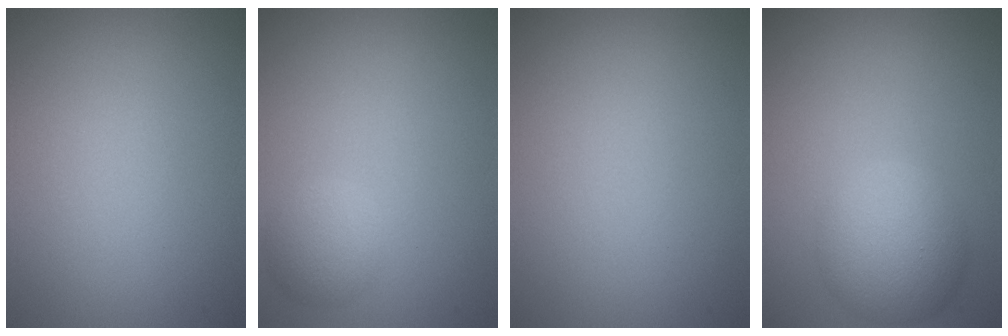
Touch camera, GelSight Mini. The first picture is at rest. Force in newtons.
{"total": 2.2, "press": 2.2, "slide": 0.1}
{"total": 0.0}
{"total": 5.1, "press": 5.1, "slide": 0.1}